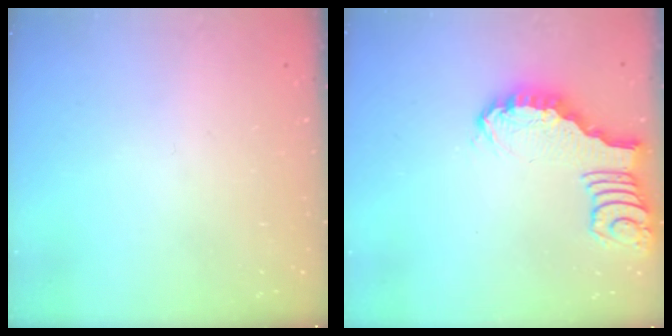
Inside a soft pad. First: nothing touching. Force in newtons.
{"total": 2.4, "press": 2.4, "slide": 0.2}